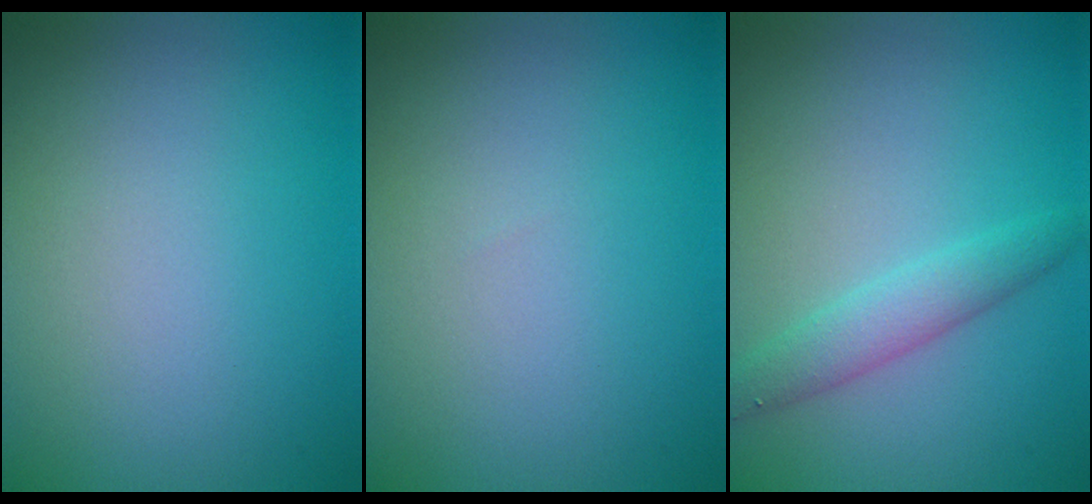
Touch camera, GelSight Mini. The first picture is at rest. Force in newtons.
{"total": 0.0}
{"total": 2.4, "press": 2.4, "slide": 0.1}